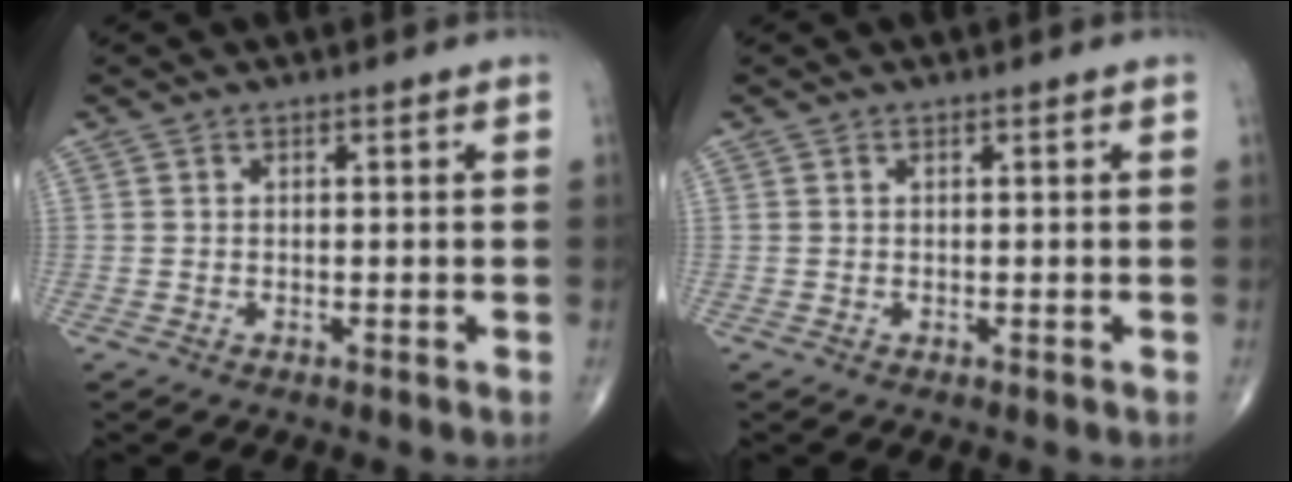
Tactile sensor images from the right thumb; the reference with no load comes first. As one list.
[{"total": 0.0}]